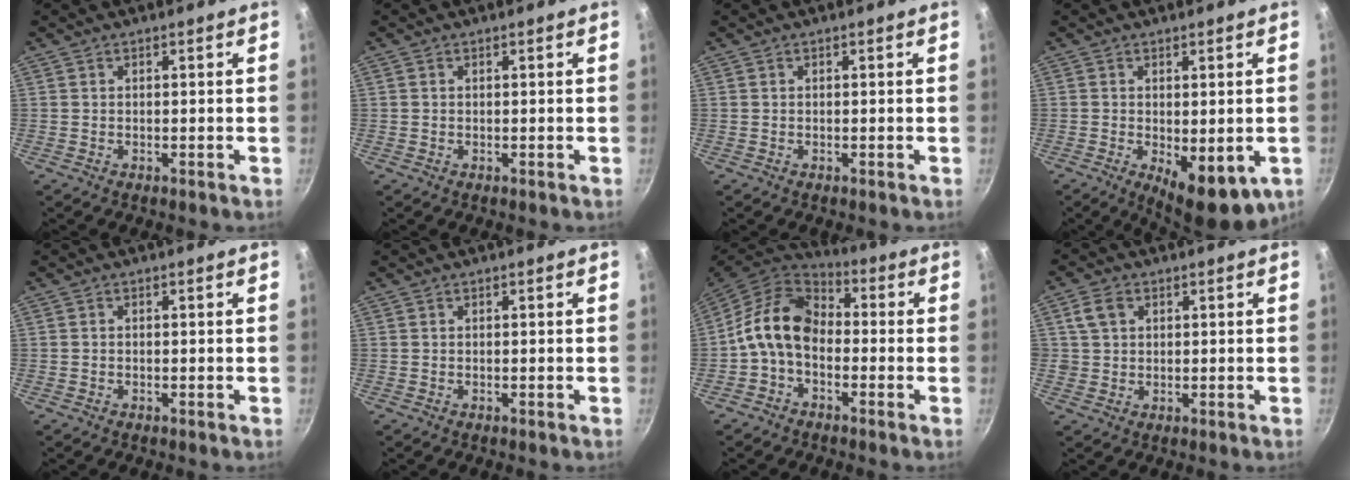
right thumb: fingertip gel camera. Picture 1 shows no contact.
{"total": 0.0}
{"total": 0.0}
{"total": 9.7, "force": [-2.2, 4.2, 8.5], "torque": [-0.100, -0.010, -0.017]}
{"total": 0.0}
{"total": 0.0}
{"total": 11.7, "force": [-1.3, 8.3, 8.2], "torque": [-0.129, 0.039, -0.045]}
{"total": 4.3, "force": [1.5, 3.4, 2.2], "torque": [-0.025, 0.002, 0.028]}